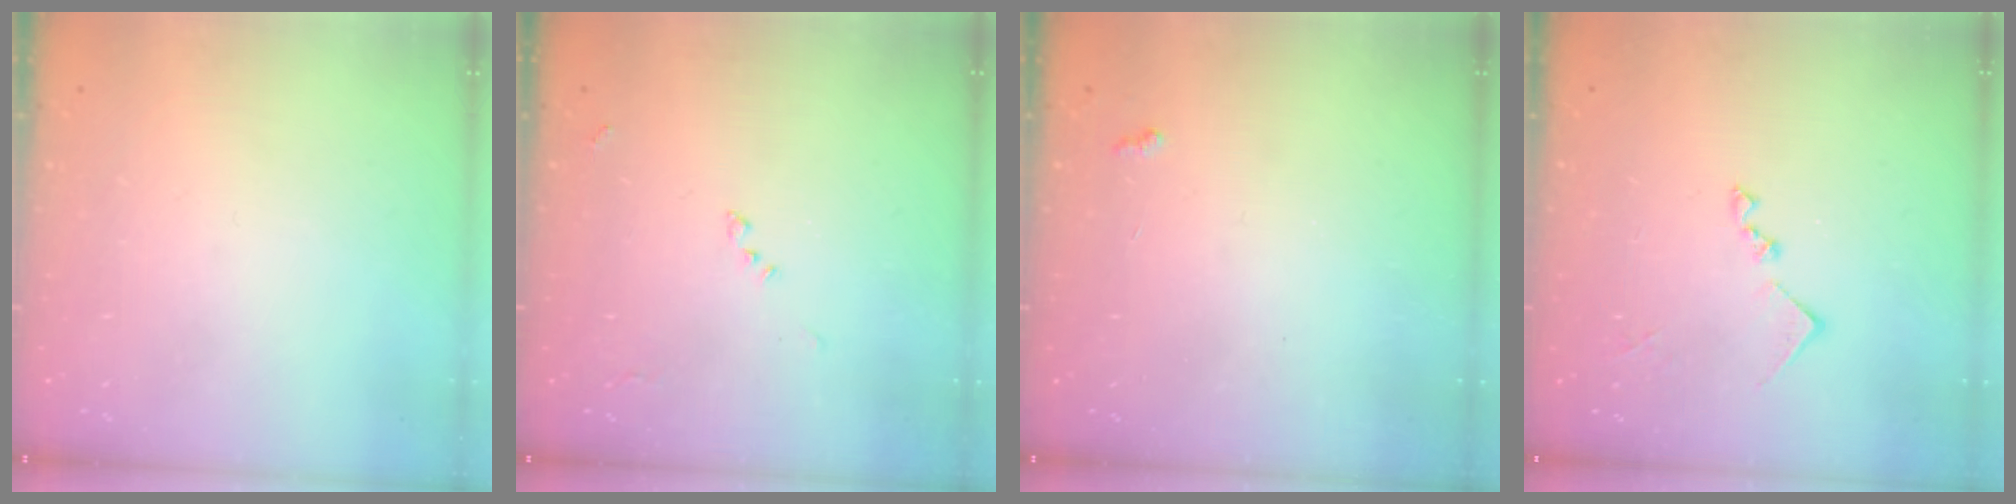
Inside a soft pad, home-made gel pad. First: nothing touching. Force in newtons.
{"total": 8.6, "press": 8.6, "slide": 0.7}
{"total": 2.8, "press": 2.8, "slide": 0.4}
{"total": 9.5, "press": 9.5, "slide": 0.5}